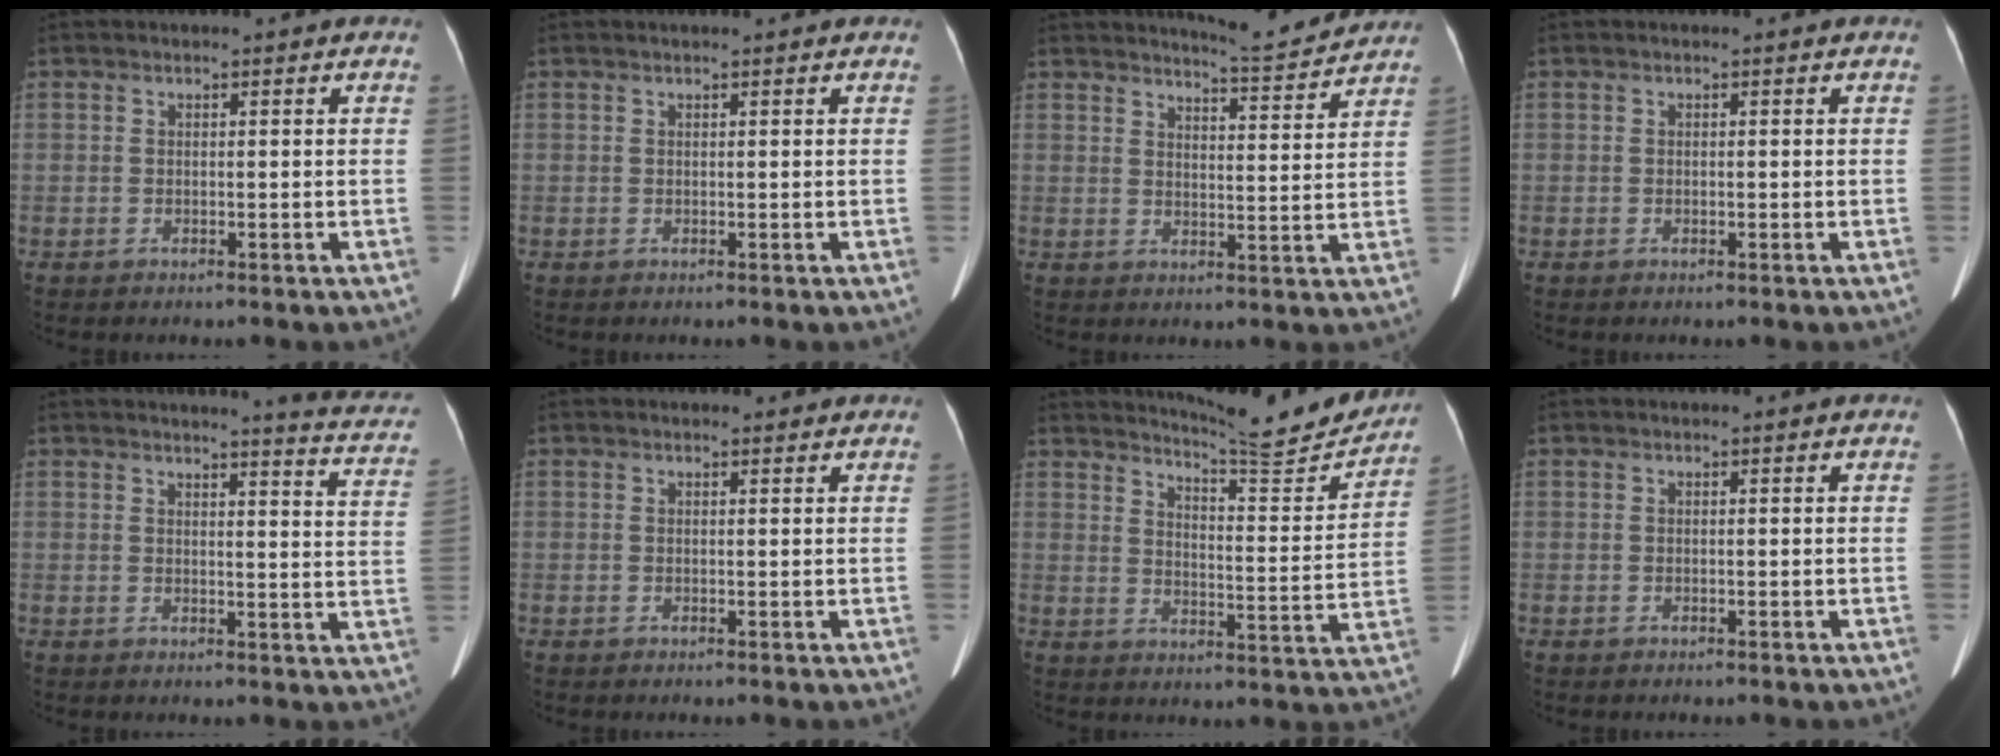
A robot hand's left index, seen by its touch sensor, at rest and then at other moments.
{"total": 1.6, "force": [1.4, 0.0, 0.7], "torque": [-0.010, 0.017, 0.021]}
{"total": 7.3, "force": [7.2, -0.4, 0.9], "torque": [-0.025, -0.015, 0.098]}
{"total": 0.0}
{"total": 11.2, "force": [10.4, -0.2, 4.0], "torque": [-0.035, -0.065, 0.089]}
{"total": 1.3, "force": [1.2, 0.3, 0.3], "torque": [-0.011, 0.002, 0.016]}
{"total": 14.4, "force": [14.0, 0.0, 3.3], "torque": [-0.051, -0.053, 0.180]}
{"total": 0.0}